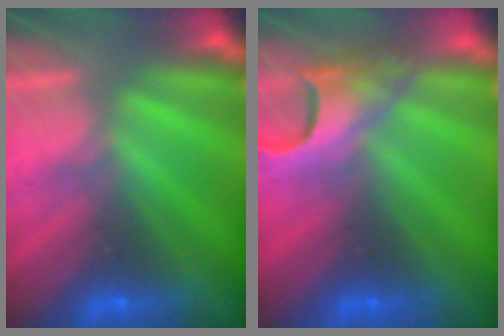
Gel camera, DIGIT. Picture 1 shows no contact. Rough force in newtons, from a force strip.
{"total": 5.0}